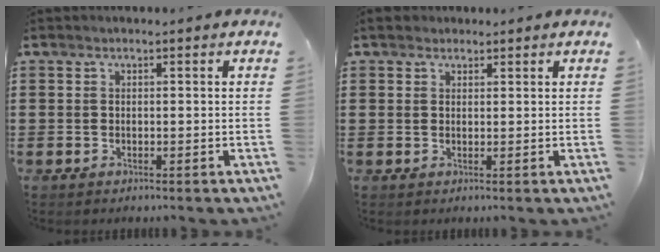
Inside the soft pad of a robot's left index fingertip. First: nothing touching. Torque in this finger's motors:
{"motor_torque": [0.78, -0.90, 0.17, 0.01]}